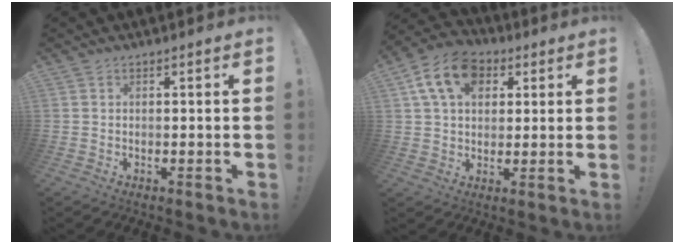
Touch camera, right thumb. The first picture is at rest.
{"total": 14.0, "force": [5.5, 9.9, 8.2], "torque": [-0.133, -0.007, 0.108]}